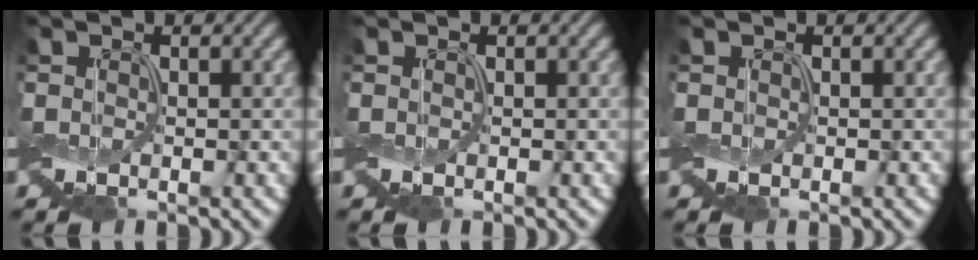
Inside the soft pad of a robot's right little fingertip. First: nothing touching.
{"total": 0.0}
{"total": 0.0}